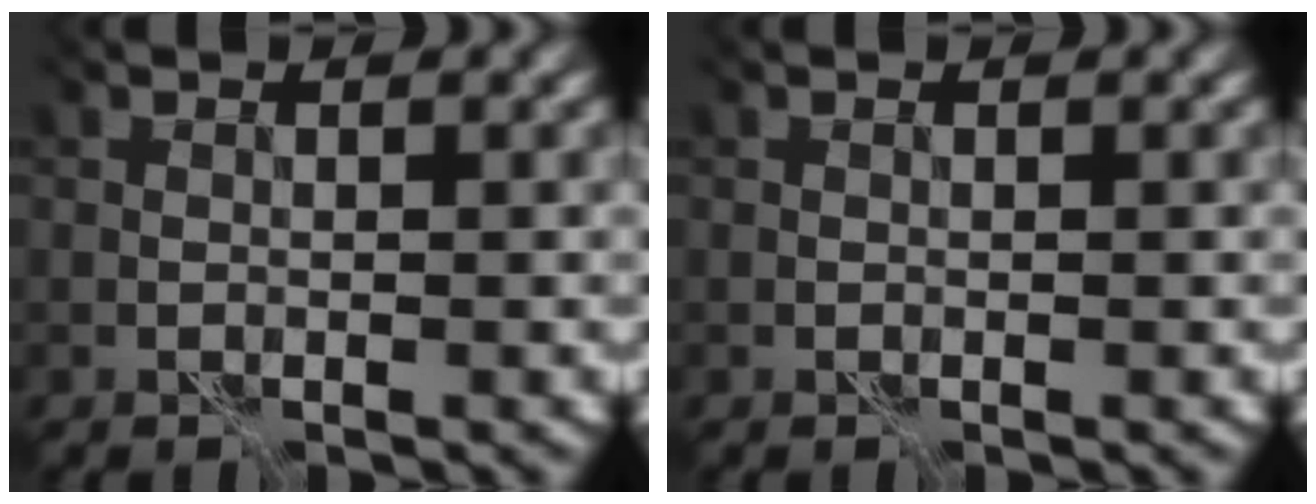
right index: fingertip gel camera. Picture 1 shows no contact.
{"total": 0.0}